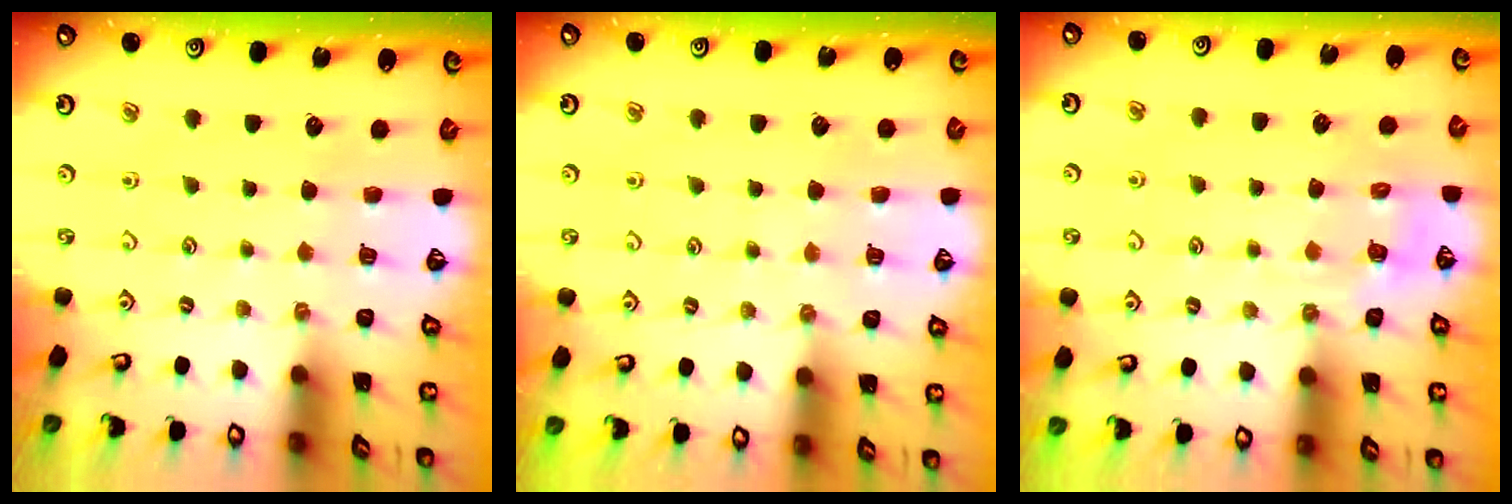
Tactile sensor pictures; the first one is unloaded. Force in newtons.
{"total": 2.9, "press": 2.9, "slide": 0.2}
{"total": 5.9, "press": 5.8, "slide": 1.1}